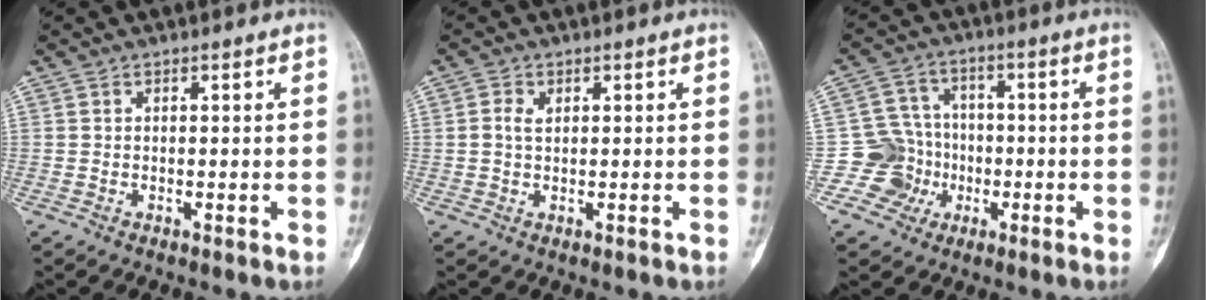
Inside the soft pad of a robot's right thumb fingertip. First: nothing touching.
{"total": 2.1, "force": [0.4, 1.4, 1.6], "torque": [-0.036, 0.006, 0.012]}
{"total": 8.5, "force": [-2.4, 8.1, 0.8], "torque": [0.035, 0.029, -0.045]}